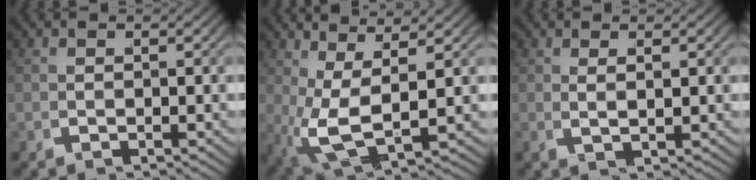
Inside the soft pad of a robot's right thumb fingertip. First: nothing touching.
{"total": 6.8, "force": [0.8, 3.4, 5.8], "torque": [-0.125, -0.029, 0.025]}
{"total": 1.2, "force": [1.0, -0.3, 0.7], "torque": [-0.009, 0.006, 0.010]}